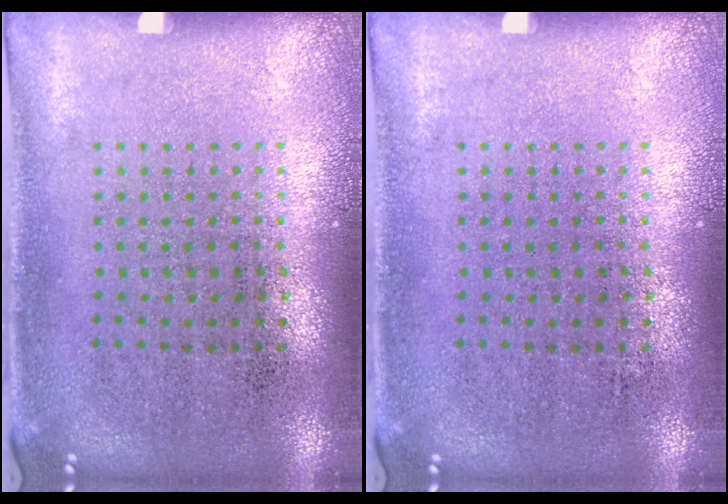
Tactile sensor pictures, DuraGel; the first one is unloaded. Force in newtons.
{"total": 0.0}